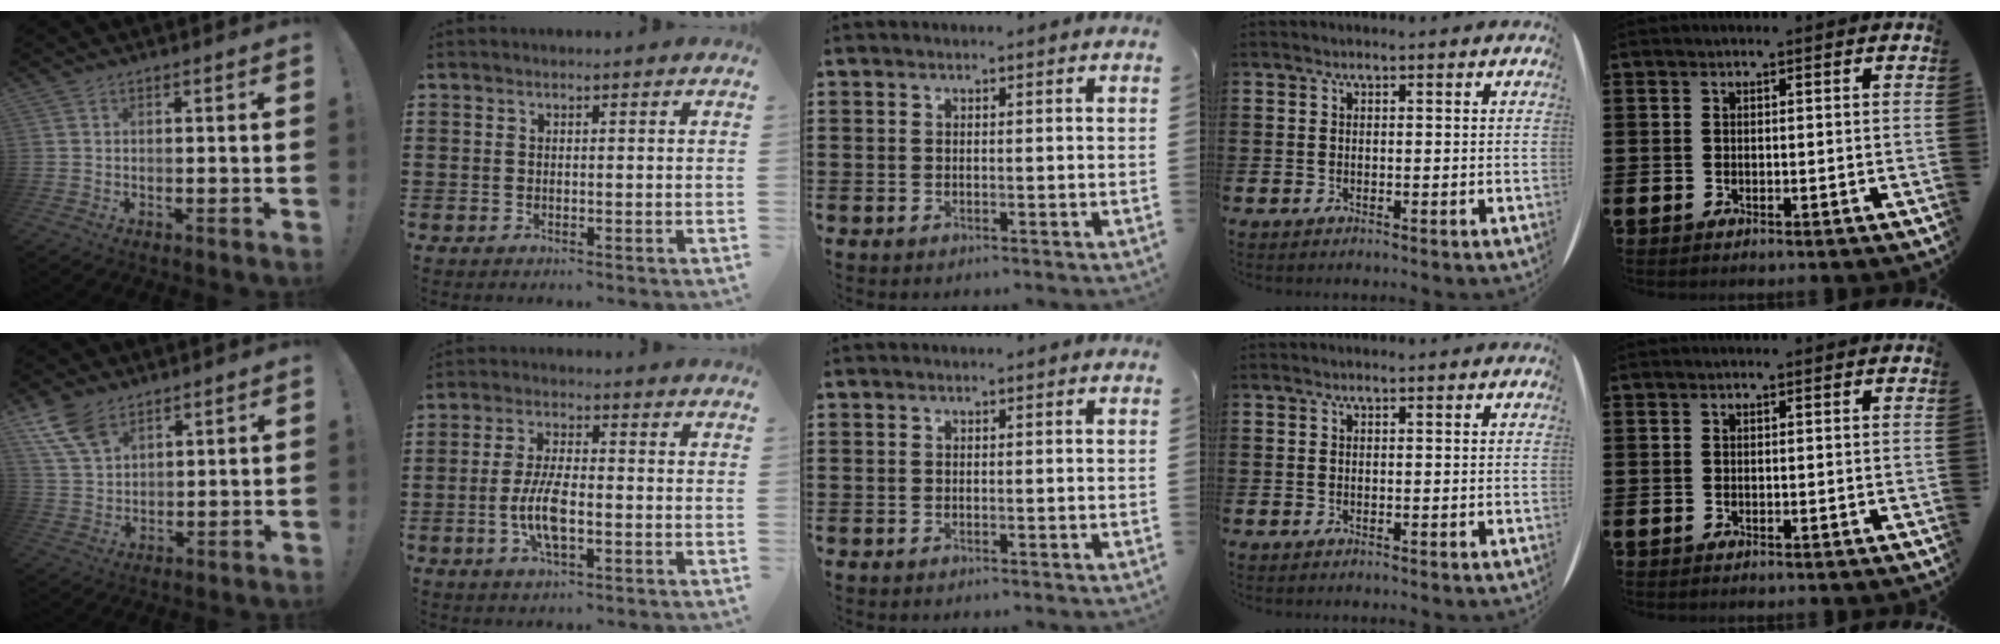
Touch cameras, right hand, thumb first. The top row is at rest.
{"thumb": {"total": 10.0, "force": [6.6, 5.7, 4.9], "torque": [-0.089, -0.029, 0.131]}, "index": {"total": 7.1, "force": [-1.7, 2.3, 6.5], "torque": [-0.146, -0.009, -0.037]}}